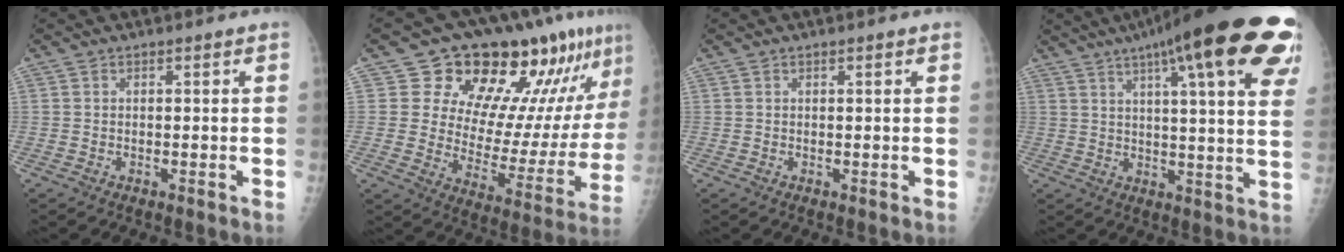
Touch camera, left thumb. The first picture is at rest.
{"total": 21.5, "force": [14.9, 9.7, 12.0], "torque": [-0.110, -0.077, 0.210]}
{"total": 0.7, "force": [0.4, 0.0, 0.6], "torque": [-0.010, 0.001, 0.006]}
{"total": 29.0, "force": [16.5, 5.6, 23.1], "torque": [-0.259, -0.008, 0.214]}